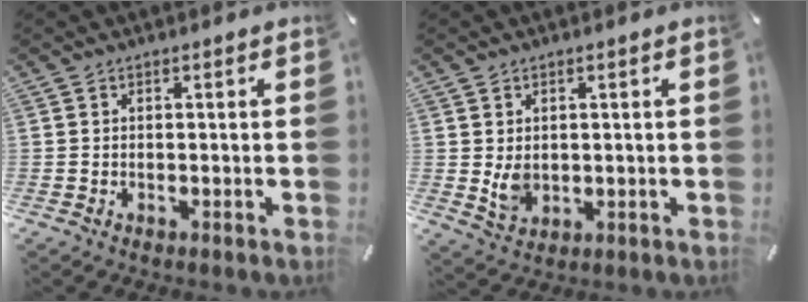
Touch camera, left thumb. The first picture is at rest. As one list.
[{"total": 4.5, "force": [0.6, 3.6, 2.6], "torque": [-0.045, -0.007, 0.009]}]